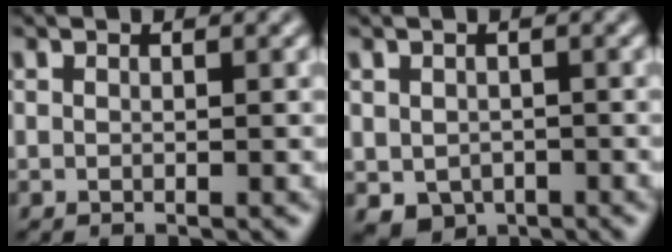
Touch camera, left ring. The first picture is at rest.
{"total": 2.5, "force": [-0.8, 2.1, 1.3], "torque": [-0.024, -0.011, -0.009]}